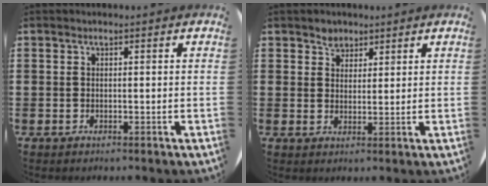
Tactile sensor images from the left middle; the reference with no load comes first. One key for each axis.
{"total": 2.5, "fx": 2.1, "fy": 1.4, "fz": 0.0, "tx": 0.005, "ty": 0.002, "tz": 0.038}